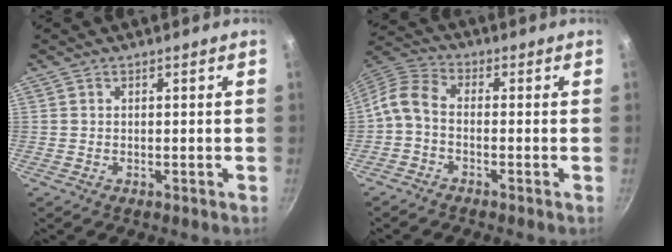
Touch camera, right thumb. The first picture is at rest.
{"total": 6.1, "force": [-1.9, 3.6, 4.5], "torque": [-0.110, 0.036, -0.054]}